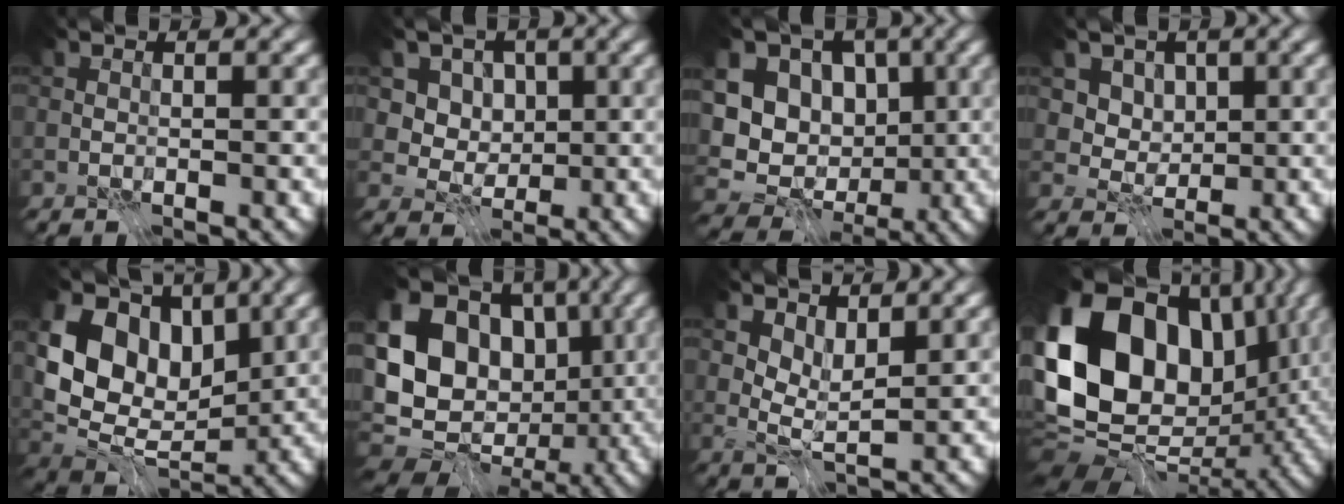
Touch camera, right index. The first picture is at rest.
{"total": 7.1, "force": [2.4, 5.9, 3.2], "torque": [-0.041, -0.004, 0.027]}
{"total": 10.4, "force": [1.1, 8.6, 5.8], "torque": [-0.075, 0.023, -0.006]}
{"total": 5.8, "force": [2.3, 4.7, 2.6], "torque": [-0.045, -0.008, 0.035]}
{"total": 10.7, "force": [2.5, 7.5, 7.2], "torque": [-0.136, 0.003, 0.032]}
{"total": 15.4, "force": [0.4, 11.6, 10.1], "torque": [-0.181, 0.013, 0.002]}
{"total": 2.1, "force": [1.2, 1.0, 1.4], "torque": [-0.030, -0.007, 0.022]}
{"total": 17.5, "force": [3.0, 12.4, 12.0], "torque": [-0.249, 0.028, 0.043]}